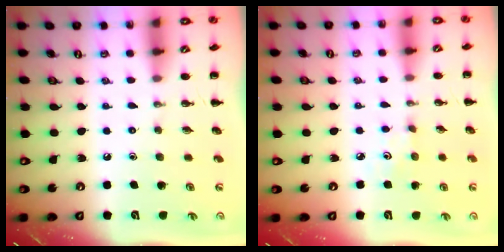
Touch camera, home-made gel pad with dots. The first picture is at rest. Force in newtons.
{"total": 2.8, "press": 2.7, "slide": 0.8}